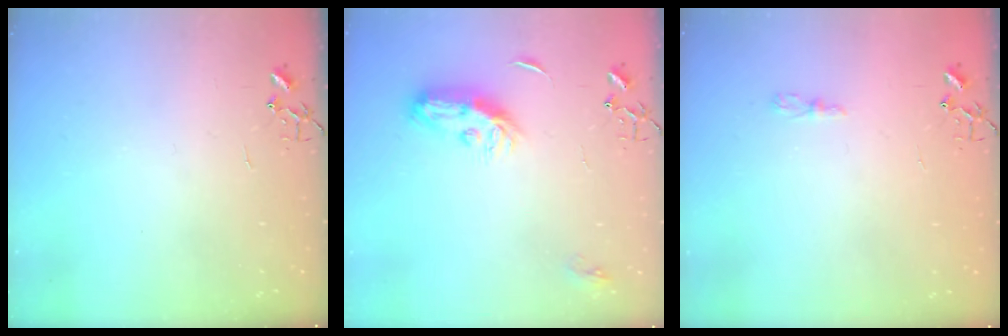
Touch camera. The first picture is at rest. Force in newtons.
{"total": 8.7, "press": 8.7, "slide": 0.4}
{"total": 3.5, "press": 3.5, "slide": 0.5}